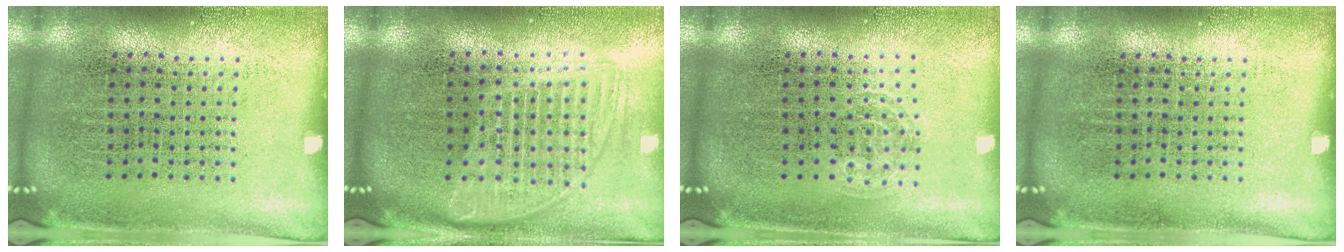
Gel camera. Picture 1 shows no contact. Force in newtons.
{"total": 1.7, "press": 1.4, "slide": 0.9}
{"total": 0.9, "press": 0.6, "slide": 0.7}
{"total": 0.0}